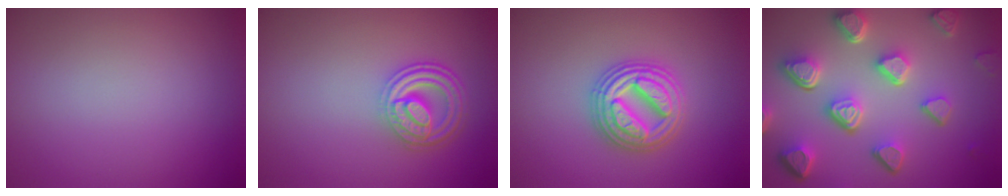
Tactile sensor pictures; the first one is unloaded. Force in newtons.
{"total": 4.5, "press": 3.5, "slide": 2.8}
{"total": 4.8, "press": 4.8, "slide": 0.8}
{"total": 7.6, "press": 5.5, "slide": 5.1}